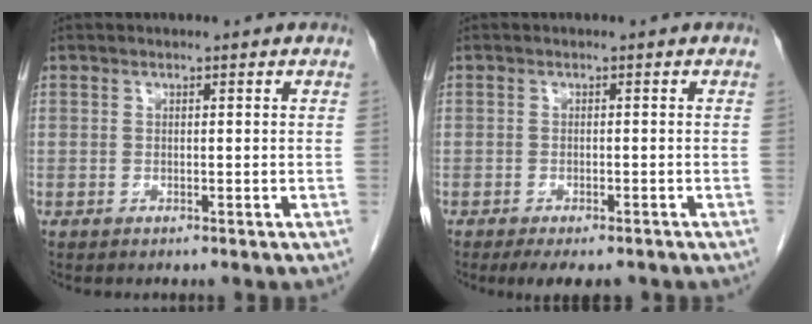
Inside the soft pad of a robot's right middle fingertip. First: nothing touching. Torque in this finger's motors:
{"motor_torque": [0.53, -0.64, 0.04, 0.02]}